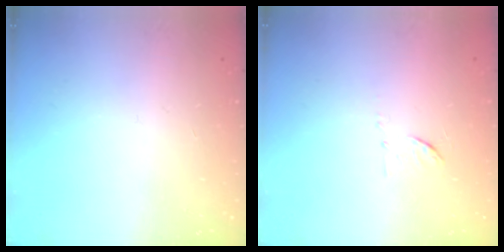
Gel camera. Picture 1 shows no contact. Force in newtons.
{"total": 6.0, "press": 6.0, "slide": 0.4}